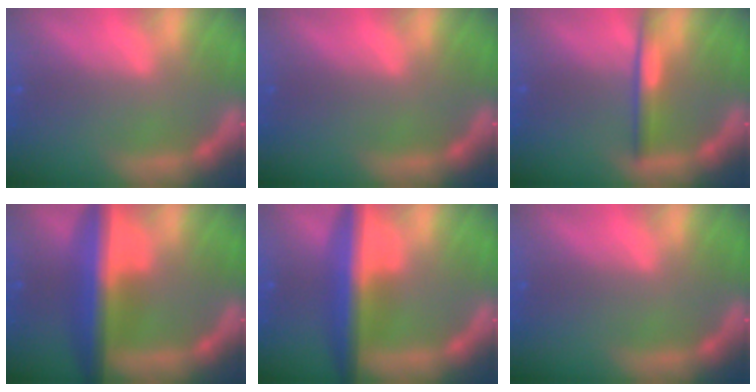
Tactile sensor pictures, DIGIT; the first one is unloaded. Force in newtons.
{"total": 0.0}
{"total": 3.0}
{"total": 9.0}
{"total": 8.0}
{"total": 0.0}